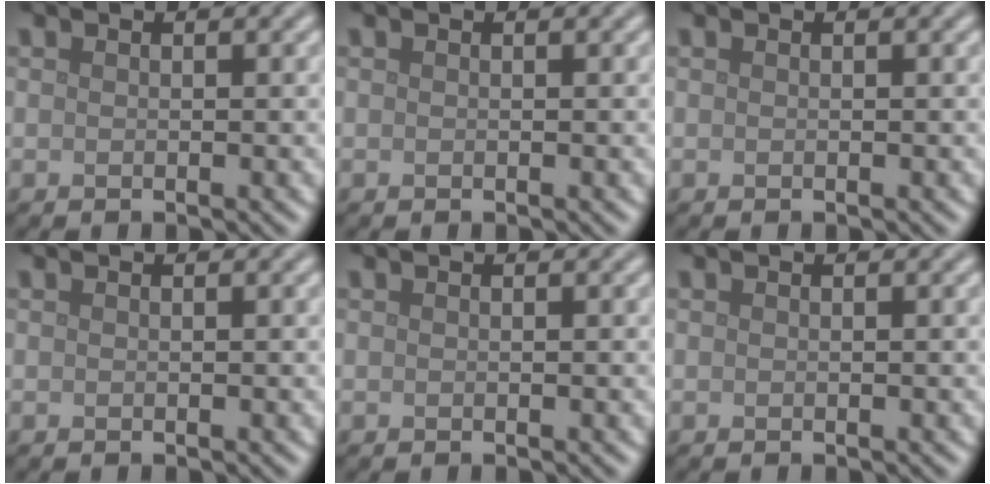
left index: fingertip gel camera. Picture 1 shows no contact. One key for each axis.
{"total": 0.0}
{"total": 0.0}
{"total": 0.0}
{"total": 0.0}
{"total": 0.0}